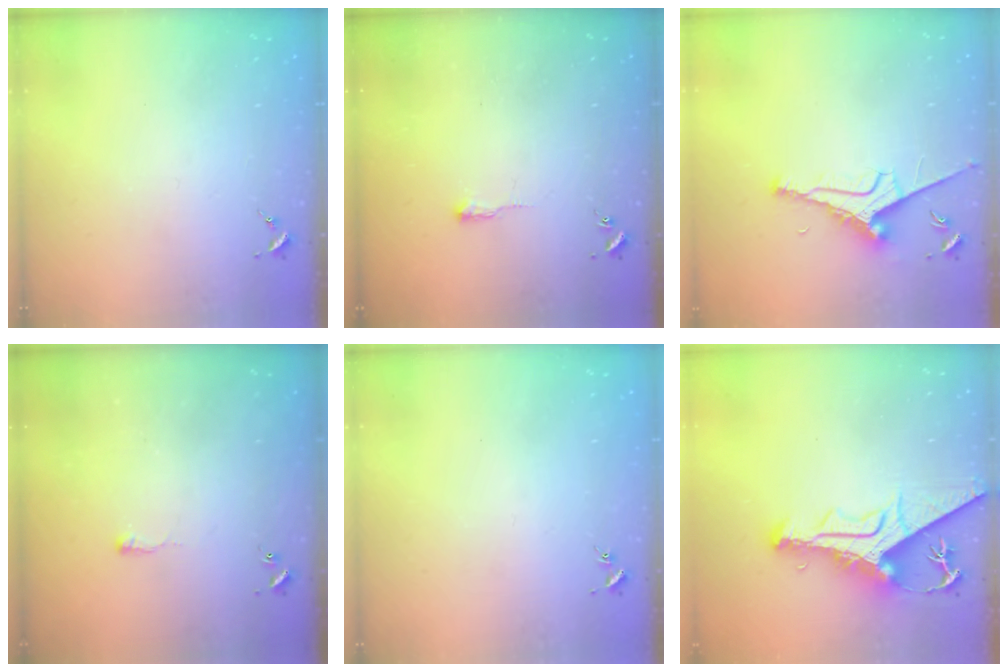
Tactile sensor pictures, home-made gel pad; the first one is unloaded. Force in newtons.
{"total": 2.4, "press": 2.4, "slide": 0.4}
{"total": 8.9, "press": 8.8, "slide": 1.3}
{"total": 2.1, "press": 2.1, "slide": 0.5}
{"total": 0.8, "press": 0.8, "slide": 0.2}
{"total": 13.4, "press": 13.4, "slide": 1.3}